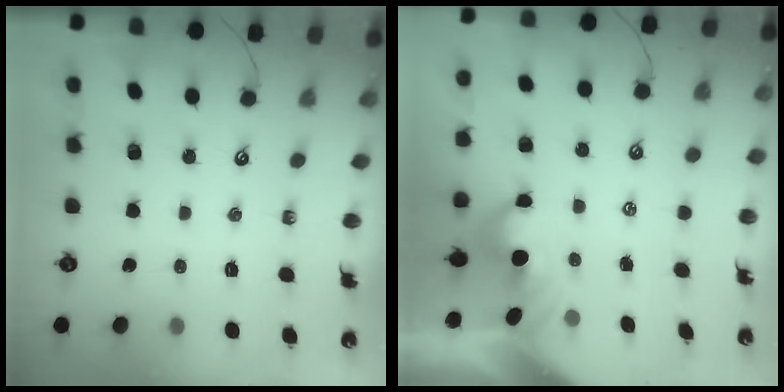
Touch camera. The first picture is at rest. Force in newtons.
{"total": 1.8, "press": 1.5, "slide": 1.0}